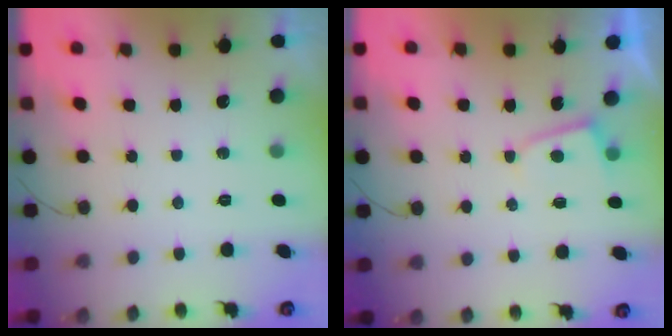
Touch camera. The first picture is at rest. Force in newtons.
{"total": 2.2, "press": 2.2, "slide": 0.3}